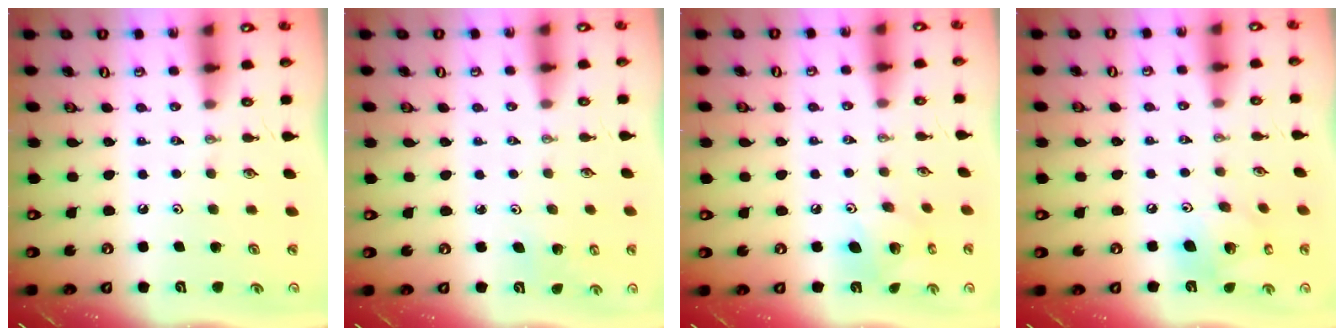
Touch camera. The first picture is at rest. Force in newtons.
{"total": 2.3, "press": 2.3, "slide": 0.2}
{"total": 10.5, "press": 10.5, "slide": 0.6}
{"total": 14.7, "press": 14.4, "slide": 3.2}